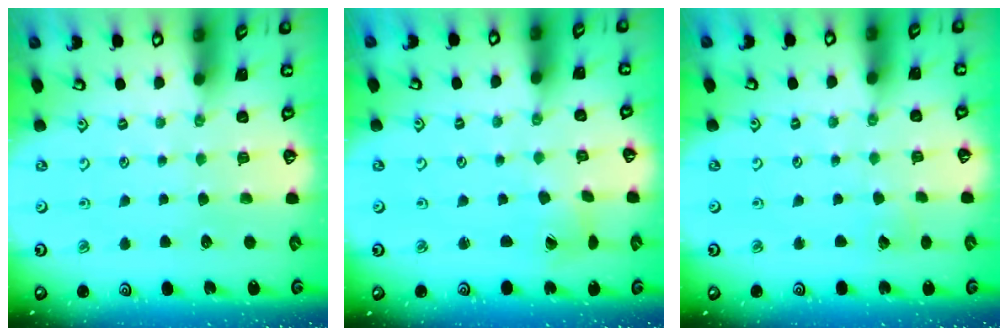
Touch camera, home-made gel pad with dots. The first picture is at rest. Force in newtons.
{"total": 2.0, "press": 2.0, "slide": 0.2}
{"total": 1.7, "press": 1.7, "slide": 0.1}